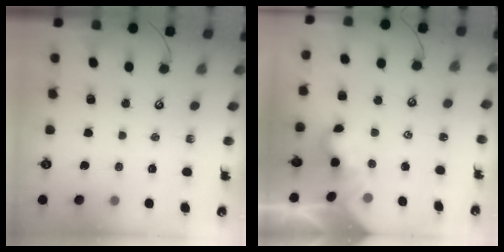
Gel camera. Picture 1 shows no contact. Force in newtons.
{"total": 2.4, "press": 2.4, "slide": 0.2}